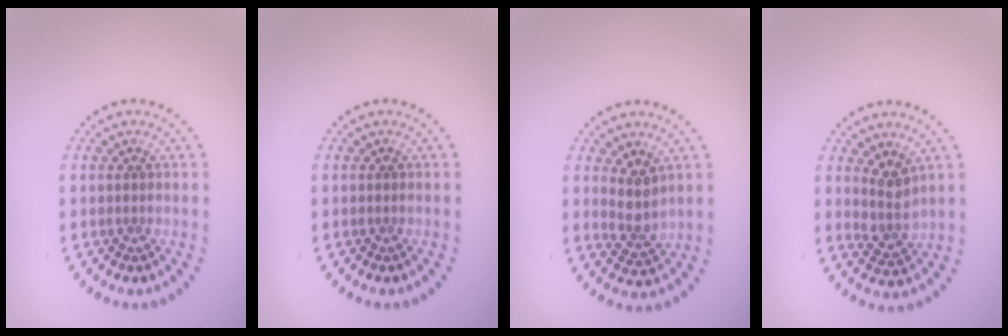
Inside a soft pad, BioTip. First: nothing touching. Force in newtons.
{"total": 0.0}
{"total": 2.3, "press": 1.9, "slide": 1.2}
{"total": 2.2, "press": 1.8, "slide": 1.3}